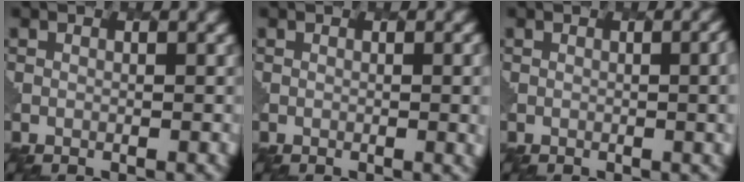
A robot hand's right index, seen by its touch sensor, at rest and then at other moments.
{"total": 3.3, "force": [0.1, 1.4, 3.0], "torque": [-0.022, 0.002, -0.002]}
{"total": 4.5, "force": [0.3, 1.9, 4.0], "torque": [-0.019, 0.008, -0.002]}